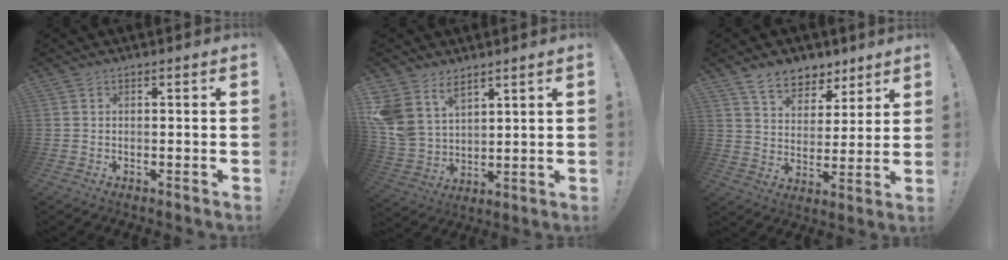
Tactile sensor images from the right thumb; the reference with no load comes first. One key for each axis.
{"total": 10.0, "fx": 6.7, "fy": 6.6, "fz": 3.7, "tx": -0.081, "ty": -0.051, "tz": 0.136}
{"total": 9.9, "fx": 7.5, "fy": 5.7, "fz": 2.8, "tx": -0.044, "ty": -0.053, "tz": 0.145}